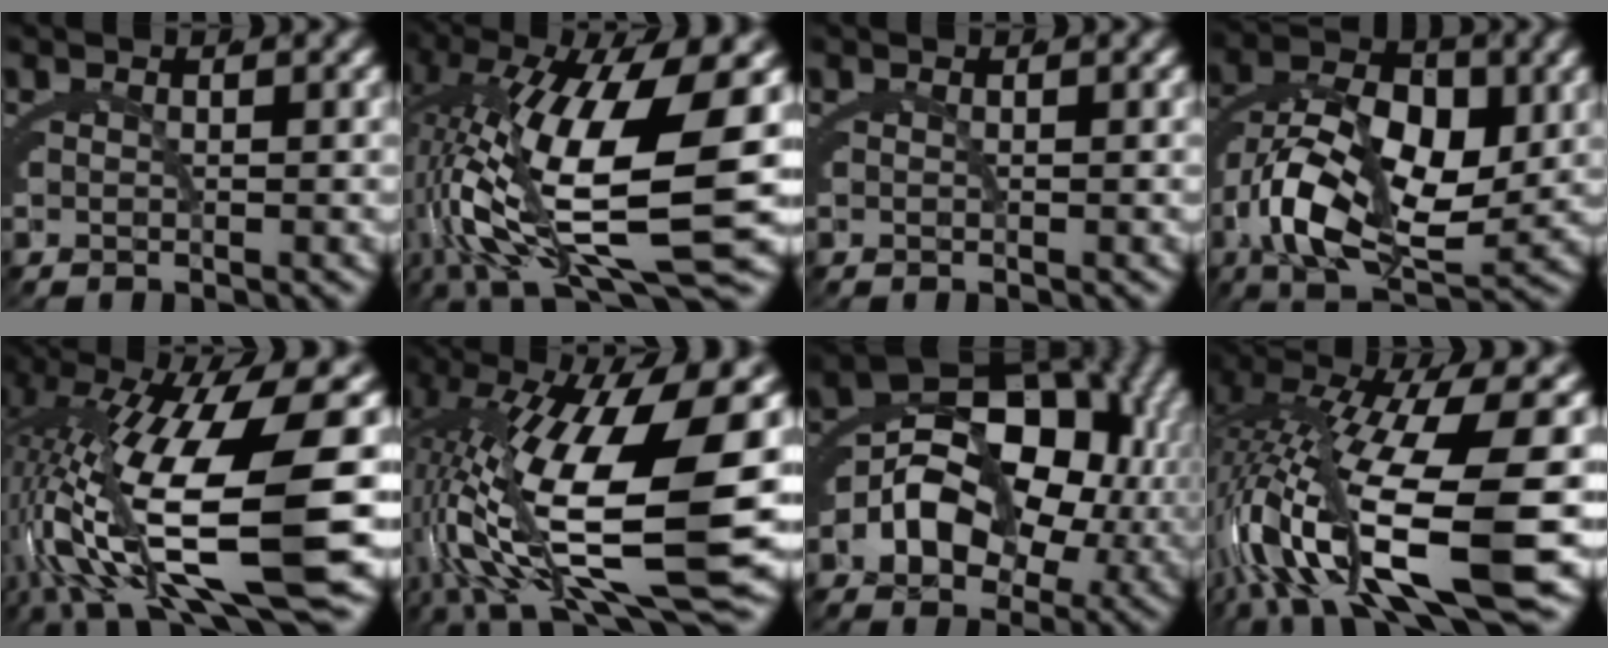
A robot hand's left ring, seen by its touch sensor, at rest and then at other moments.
{"total": 14.7, "force": [-2.8, 5.7, 13.2], "torque": [-0.264, -0.038, -0.012]}
{"total": 0.0}
{"total": 12.6, "force": [-0.9, 7.3, 10.2], "torque": [-0.181, -0.029, -0.002]}
{"total": 14.5, "force": [-3.2, 5.3, 13.1], "torque": [-0.255, -0.023, -0.021]}
{"total": 16.2, "force": [-3.2, 6.3, 14.6], "torque": [-0.267, -0.029, -0.017]}
{"total": 15.6, "force": [1.0, 11.0, 11.0], "torque": [-0.176, 0.008, 0.002]}
{"total": 13.0, "force": [-2.6, 5.3, 11.6], "torque": [-0.257, -0.032, -0.011]}